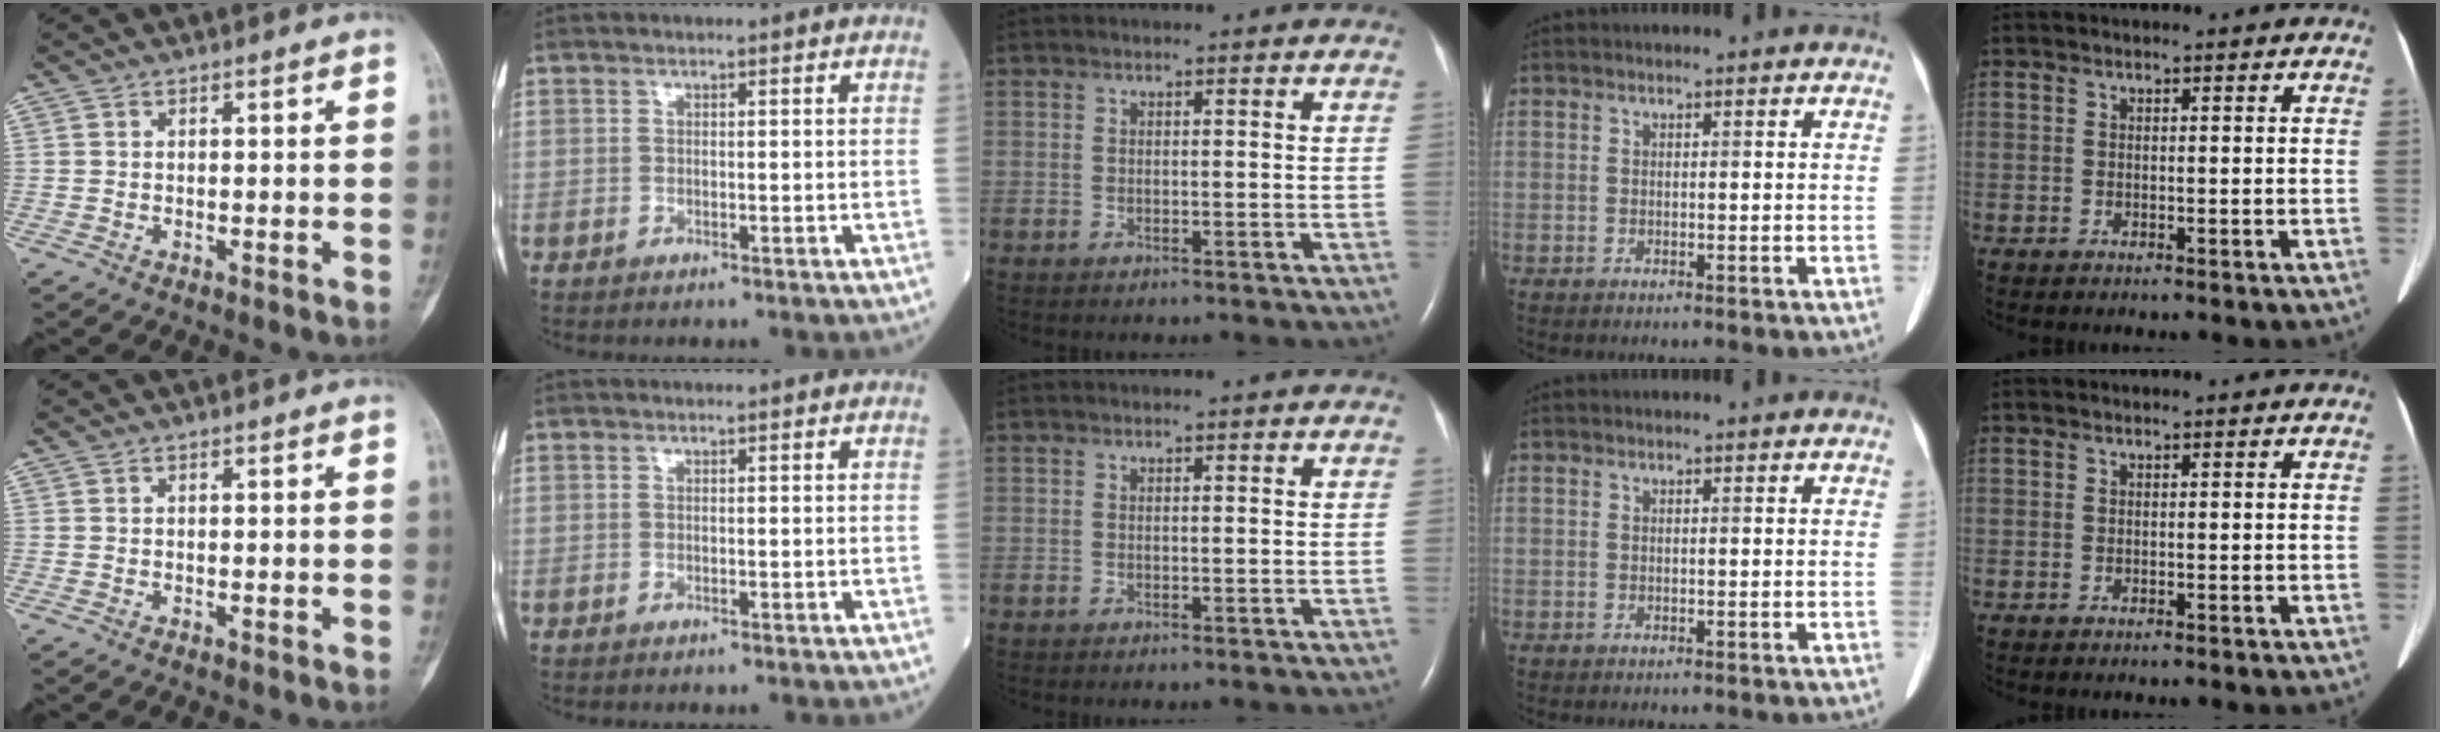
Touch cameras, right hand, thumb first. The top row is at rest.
{}